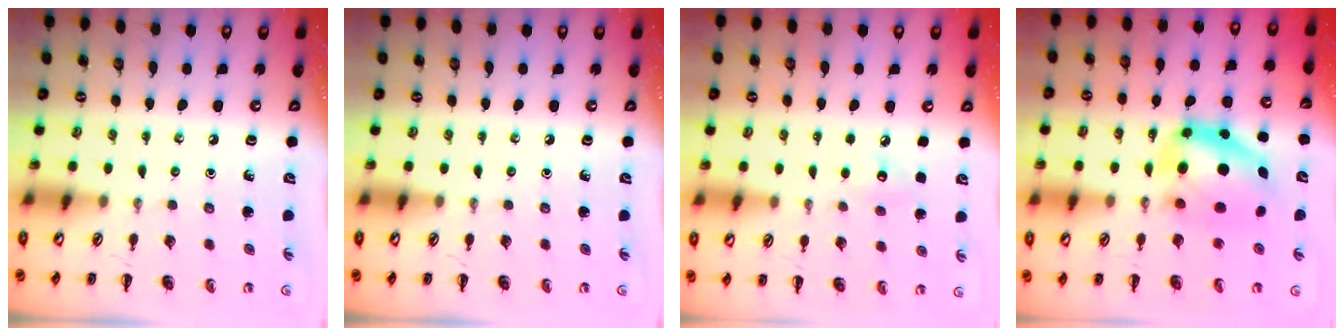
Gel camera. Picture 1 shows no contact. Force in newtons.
{"total": 0.0}
{"total": 5.0, "press": 4.8, "slide": 1.4}
{"total": 9.6, "press": 9.4, "slide": 2.1}